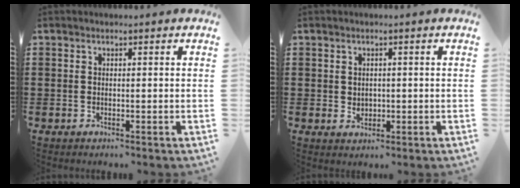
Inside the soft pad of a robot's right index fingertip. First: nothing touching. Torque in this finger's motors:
{"motor_torque": [0.02, 1.56, 0.02, 0.00]}